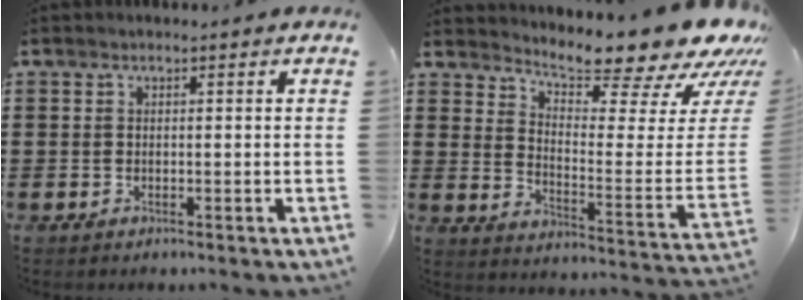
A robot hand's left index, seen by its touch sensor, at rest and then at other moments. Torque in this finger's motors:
{"motor_torque": [2.14, 0.00, 0.24, 0.04]}